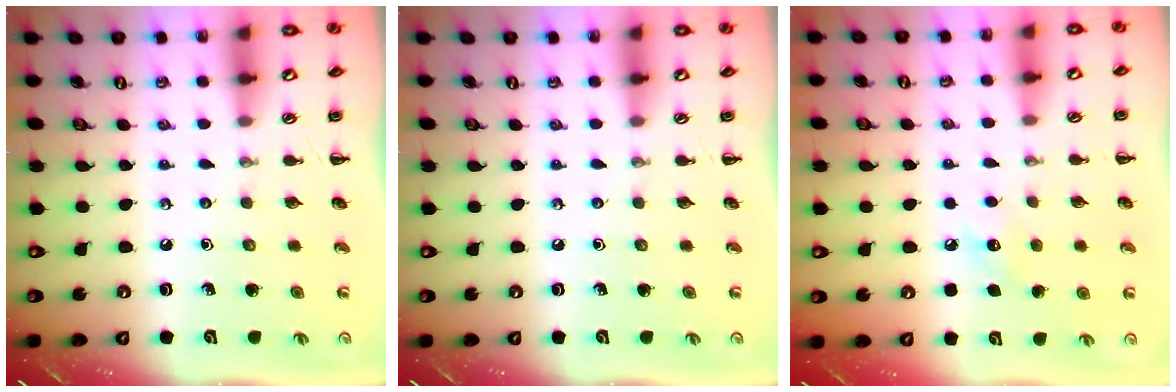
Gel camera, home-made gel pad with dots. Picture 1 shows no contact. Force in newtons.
{"total": 0.0}
{"total": 6.2, "press": 6.0, "slide": 1.6}